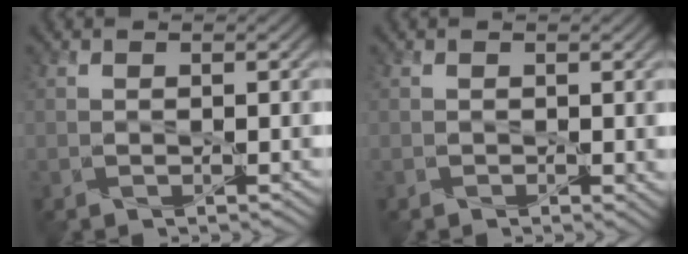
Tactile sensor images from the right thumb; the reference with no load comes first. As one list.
[{"total": 0.8, "force": [0.3, 0.5, 0.5], "torque": [-0.006, -0.001, 0.005]}]